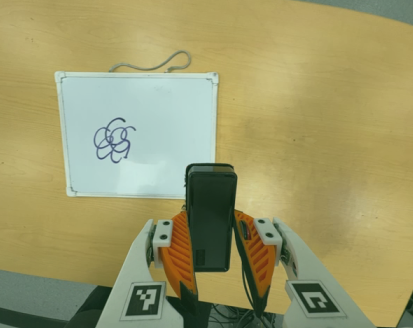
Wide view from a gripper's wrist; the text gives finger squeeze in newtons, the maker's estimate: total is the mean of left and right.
{"total": 4.2, "left": 2.7, "right": 5.6}